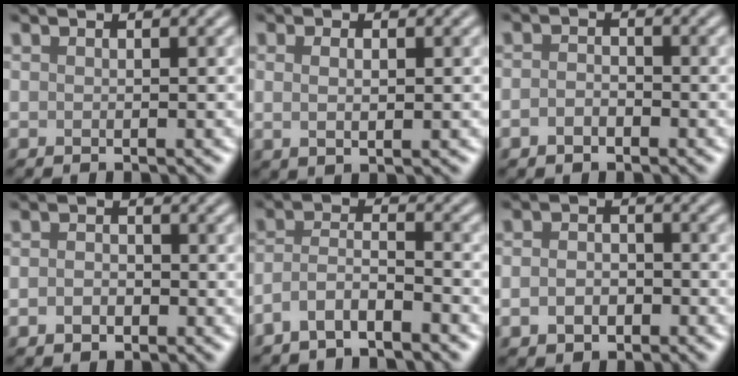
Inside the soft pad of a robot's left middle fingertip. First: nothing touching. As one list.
[{"total": 1.7, "force": [0.3, 0.7, 1.5], "torque": [-0.031, -0.002, 0.008]}, {"total": 1.6, "force": [-0.8, 1.1, 0.9], "torque": [-0.020, 0.000, -0.020]}, {"total": 1.8, "force": [-0.6, 1.3, 1.0], "torque": [-0.021, -0.001, -0.017]}, {"total": 3.5, "force": [-2.6, 1.2, 2.0], "torque": [-0.043, 0.005, -0.059]}, {"total": 2.8, "force": [-1.1, 2.0, 1.6], "torque": [-0.030, -0.001, -0.024]}]